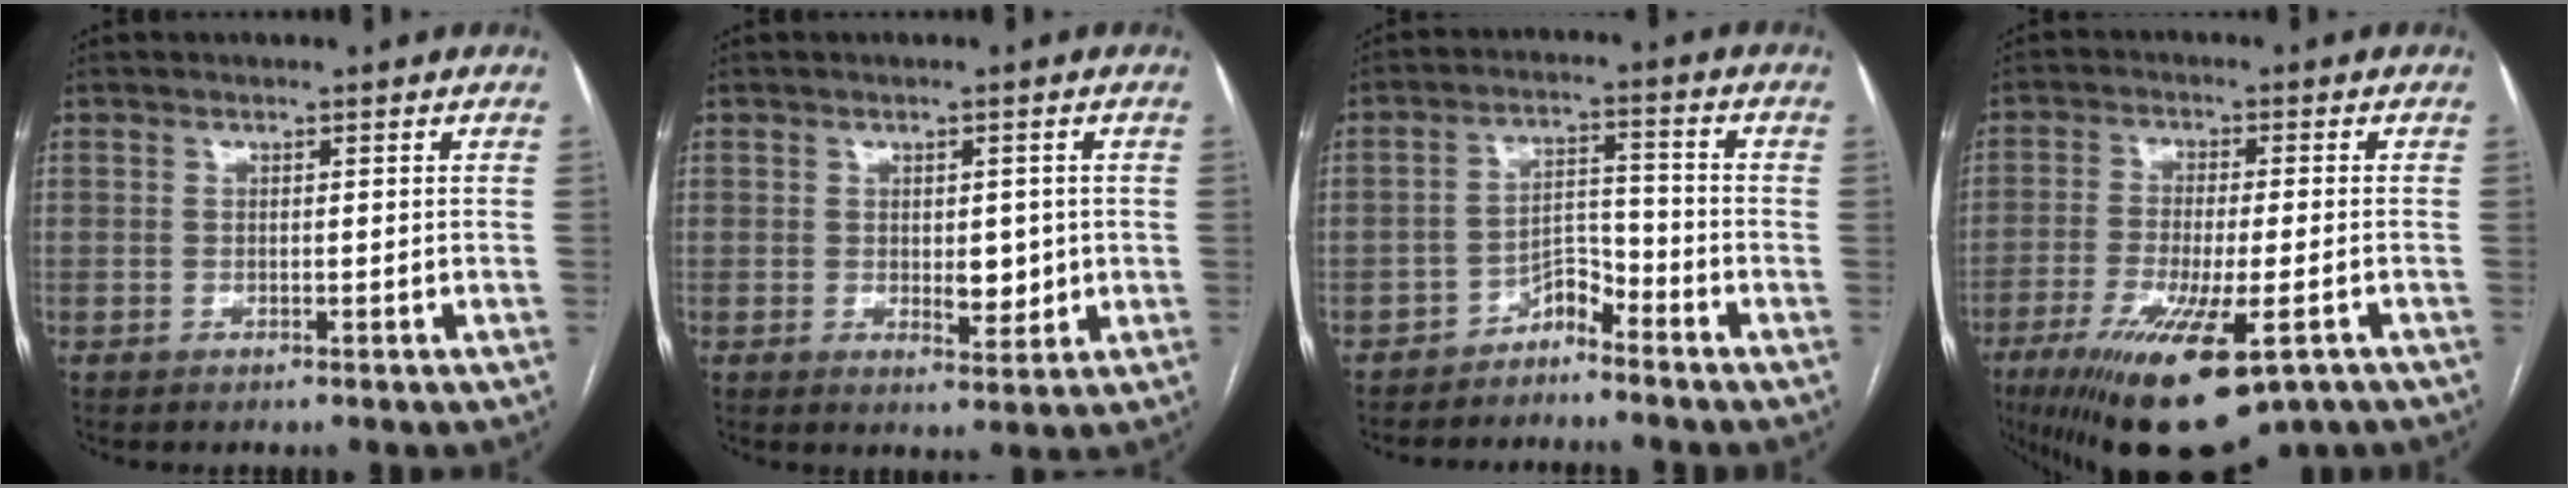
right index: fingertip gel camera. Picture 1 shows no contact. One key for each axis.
{"total": 4.2, "fx": 0.0, "fy": 2.2, "fz": 3.6, "tx": -0.045, "ty": -0.003, "tz": 0.010}
{"total": 3.9, "fx": -3.5, "fy": 1.2, "fz": 1.0, "tx": -0.007, "ty": 0.008, "tz": -0.063}
{"total": 17.0, "fx": -9.9, "fy": 4.1, "fz": 13.2, "tx": -0.213, "ty": -0.042, "tz": -0.152}